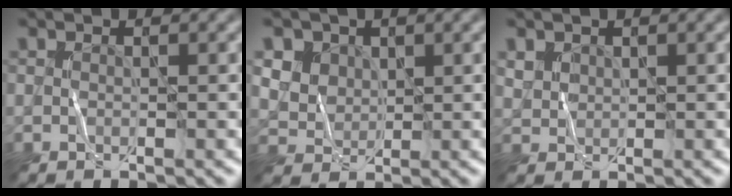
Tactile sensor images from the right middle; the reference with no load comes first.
{"total": 6.7, "force": [3.8, 5.0, 2.2], "torque": [-0.068, 0.014, 0.063]}
{"total": 1.2, "force": [0.8, 0.8, -0.2], "torque": [-0.005, 0.001, 0.019]}